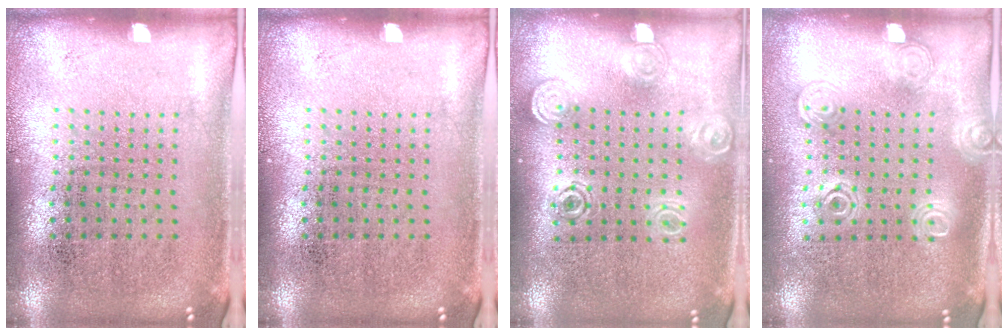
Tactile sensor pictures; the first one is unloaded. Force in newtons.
{"total": 0.0}
{"total": 1.4, "press": 1.2, "slide": 0.7}
{"total": 1.2, "press": 1.2, "slide": 0.3}